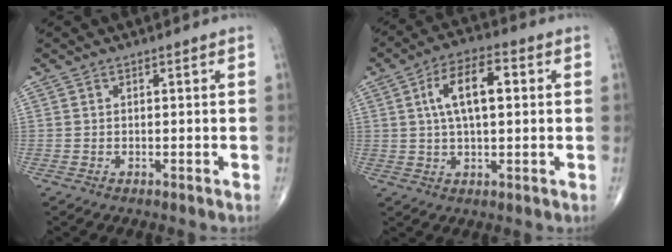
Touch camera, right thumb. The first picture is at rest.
{"total": 10.4, "force": [2.0, 4.7, 9.0], "torque": [-0.155, 0.017, 0.030]}